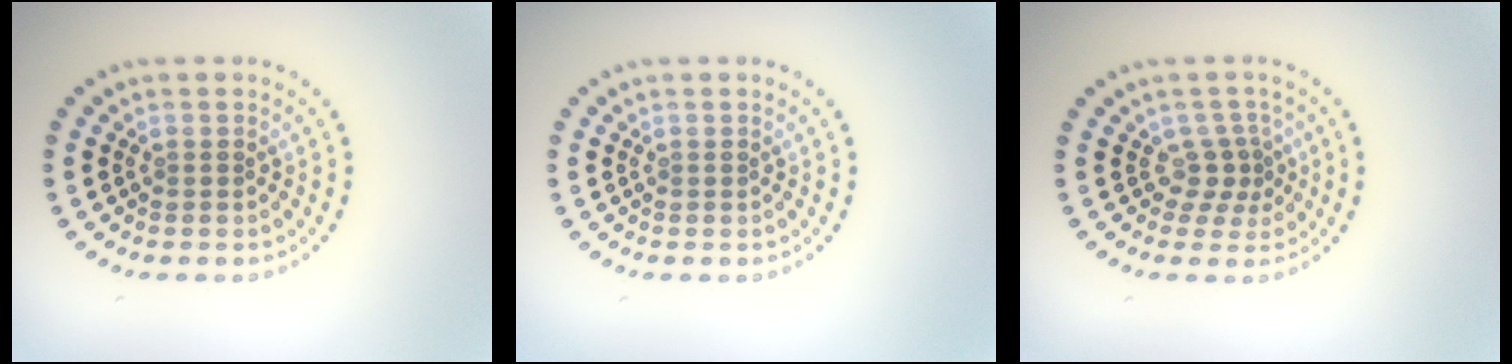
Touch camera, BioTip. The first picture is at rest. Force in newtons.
{"total": 0.0}
{"total": 2.2, "press": 1.5, "slide": 1.6}